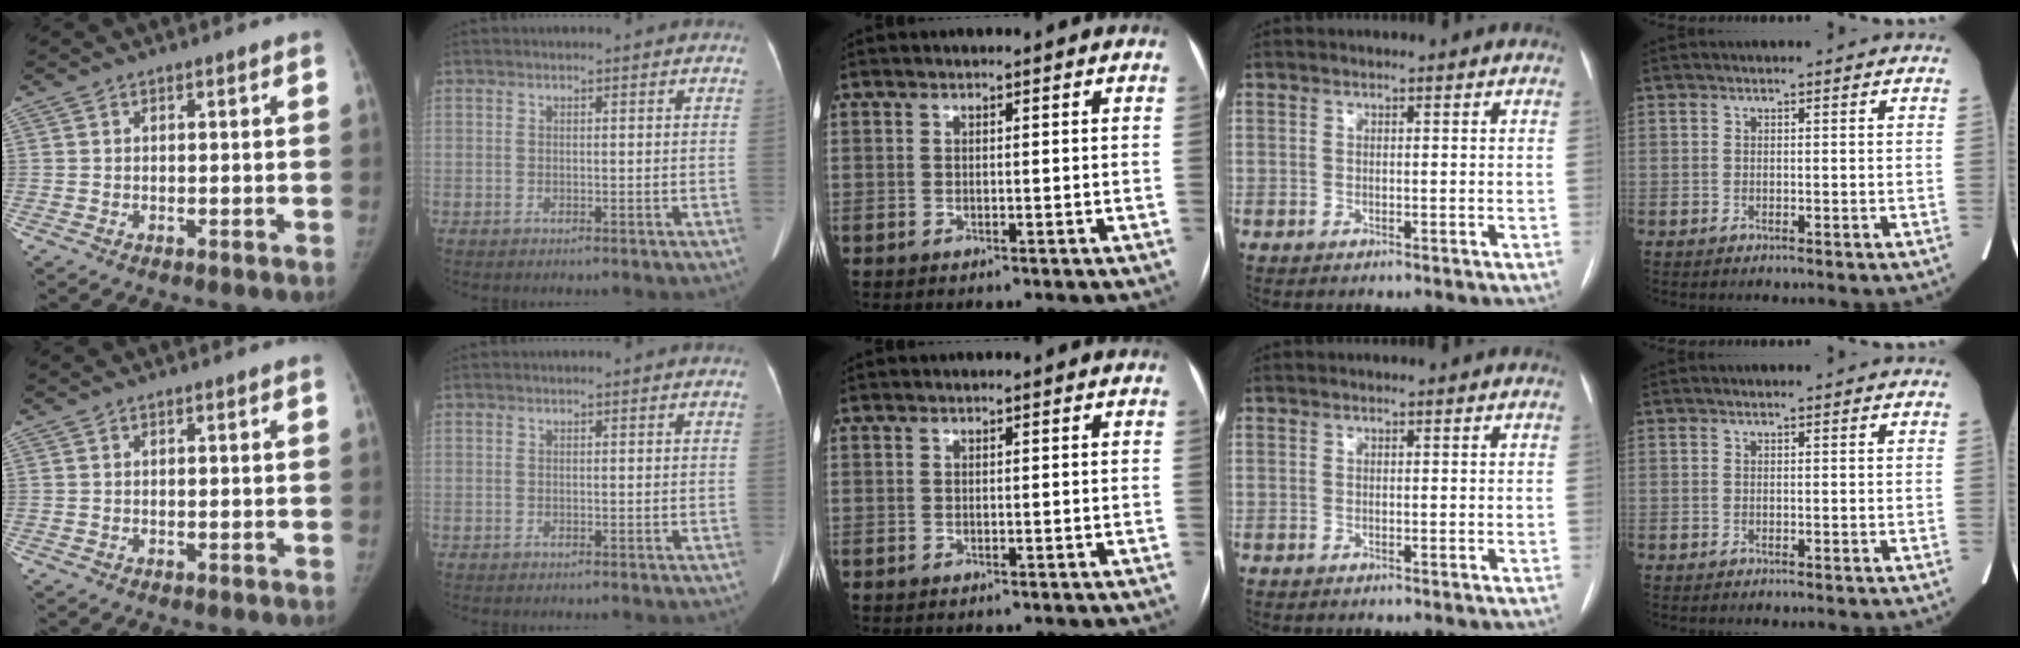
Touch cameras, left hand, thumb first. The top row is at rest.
{}